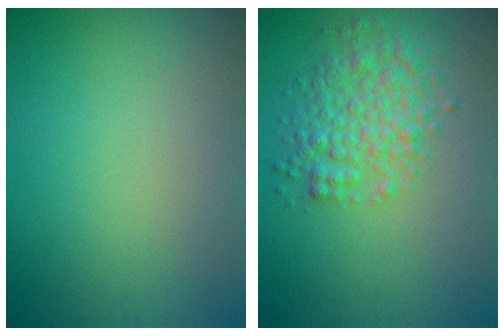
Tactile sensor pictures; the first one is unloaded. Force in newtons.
{"total": 4.1, "press": 4.1, "slide": 0.1}